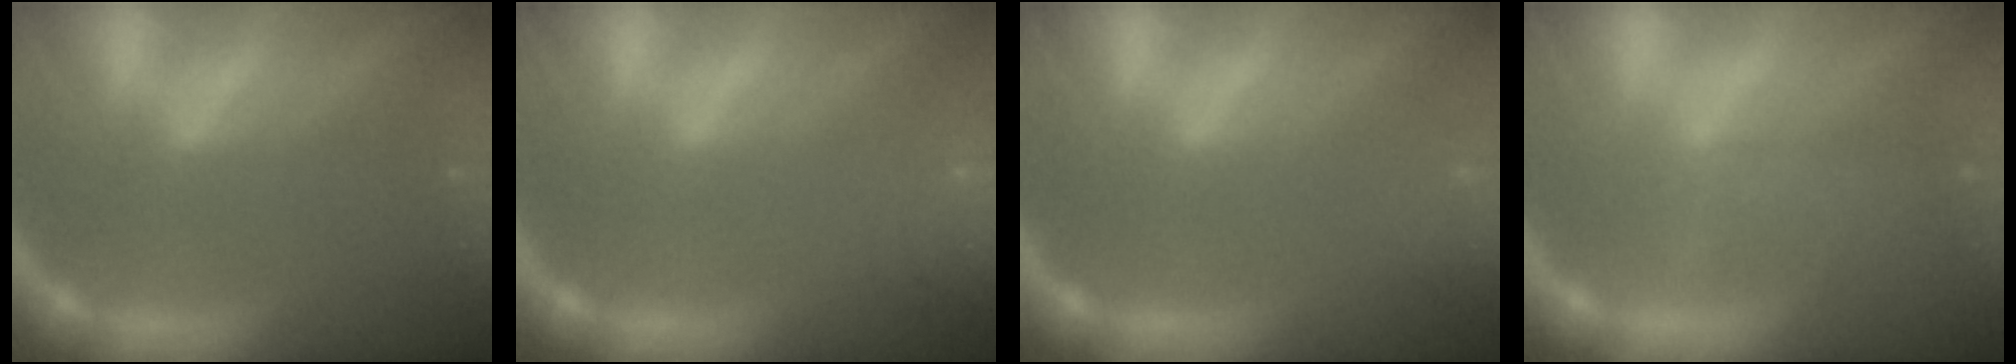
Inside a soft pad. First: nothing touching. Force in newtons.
{"total": 7.0}
{"total": 4.0}
{"total": 3.0}